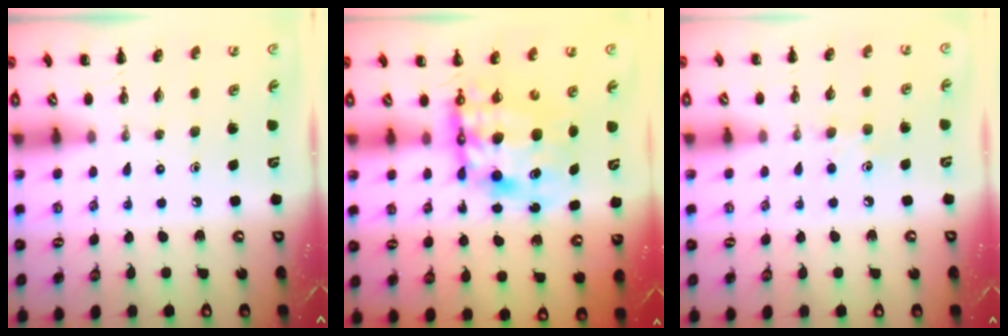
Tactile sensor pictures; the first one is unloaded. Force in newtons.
{"total": 10.7, "press": 10.3, "slide": 3.0}
{"total": 6.1, "press": 5.9, "slide": 1.6}